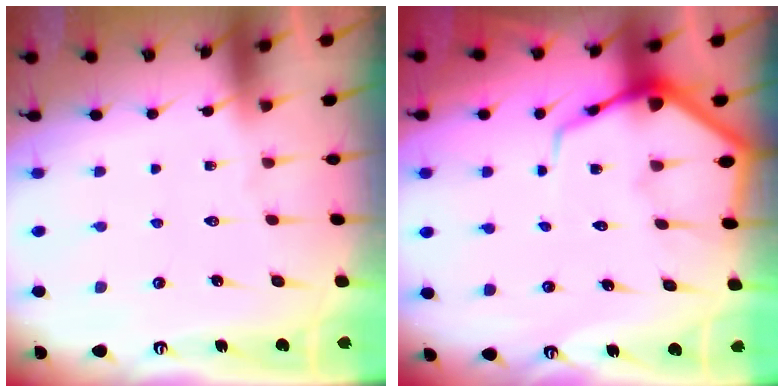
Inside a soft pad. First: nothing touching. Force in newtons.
{"total": 7.5, "press": 7.5, "slide": 0.7}